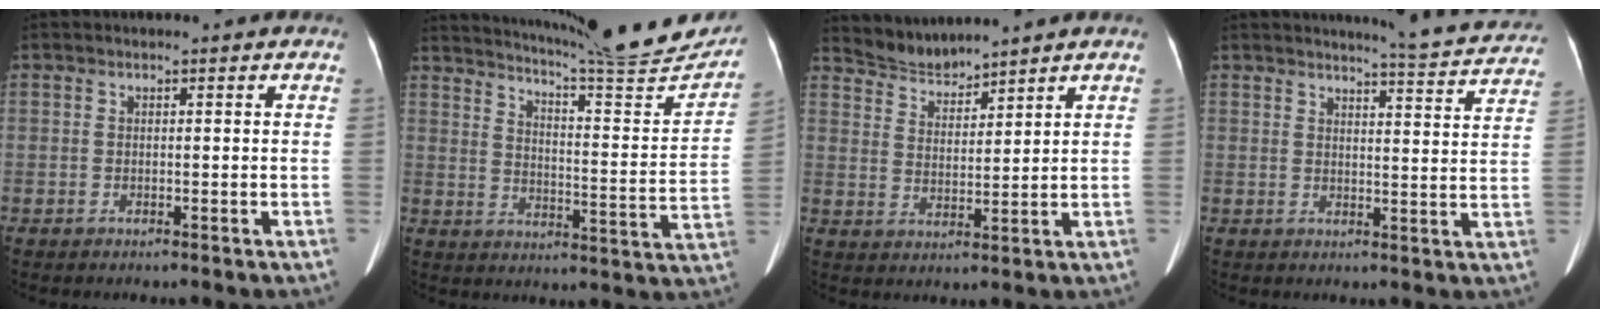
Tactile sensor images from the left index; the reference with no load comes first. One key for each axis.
{"total": 21.5, "fx": 19.9, "fy": 0.4, "fz": 8.0, "tx": -0.123, "ty": -0.065, "tz": 0.254}
{"total": 4.6, "fx": 4.6, "fy": 0.1, "fz": -0.3, "tx": -0.002, "ty": 0.007, "tz": 0.094}
{"total": 10.0, "fx": 9.8, "fy": 0.2, "fz": 2.4, "tx": -0.028, "ty": -0.027, "tz": 0.103}